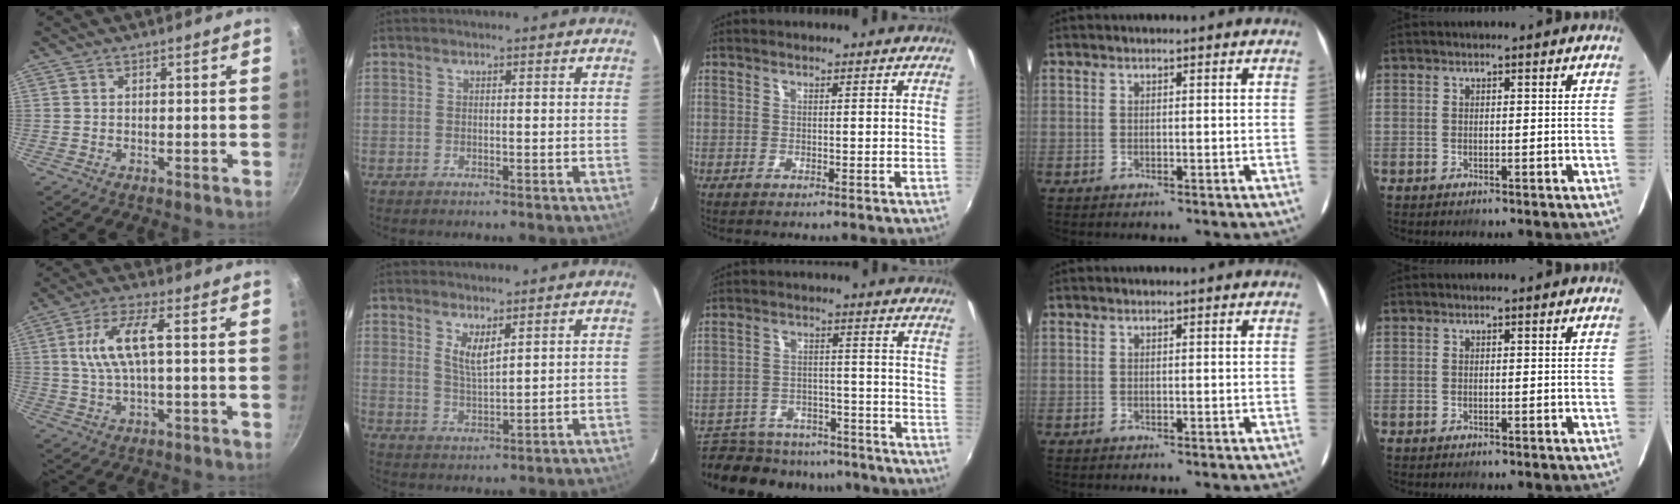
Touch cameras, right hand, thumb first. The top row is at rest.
{"thumb": {"total": 9.2, "force": [1.1, 2.8, 8.7], "torque": [-0.182, 0.013, 0.023]}, "index": {"total": 4.4, "force": [2.4, 1.2, 3.4], "torque": [-0.064, -0.009, 0.046]}, "middle": {"total": 20.6, "force": [-17.5, 7.9, 7.5], "torque": [-0.171, 0.000, -0.238]}}